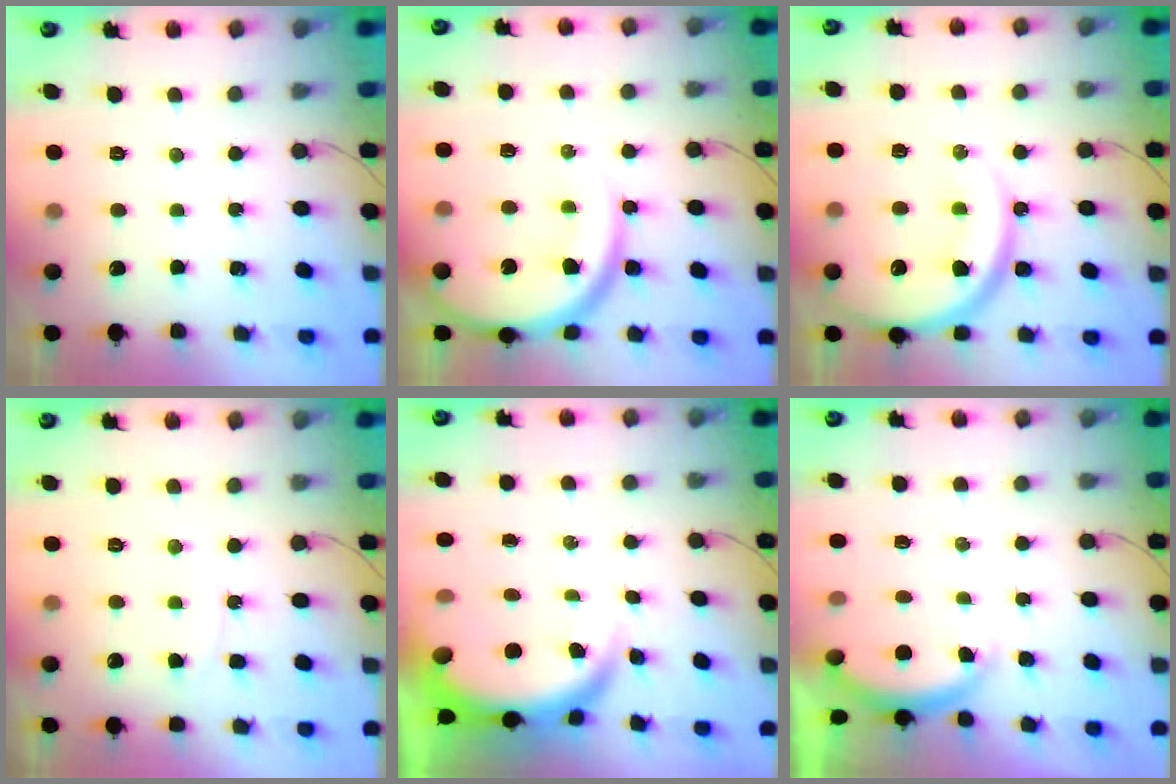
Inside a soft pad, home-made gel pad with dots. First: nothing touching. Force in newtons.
{"total": 13.9, "press": 13.8, "slide": 1.4}
{"total": 18.7, "press": 18.6, "slide": 1.8}
{"total": 5.1, "press": 5.1, "slide": 0.6}
{"total": 6.3, "press": 6.3, "slide": 0.6}
{"total": 3.2, "press": 3.2, "slide": 0.6}